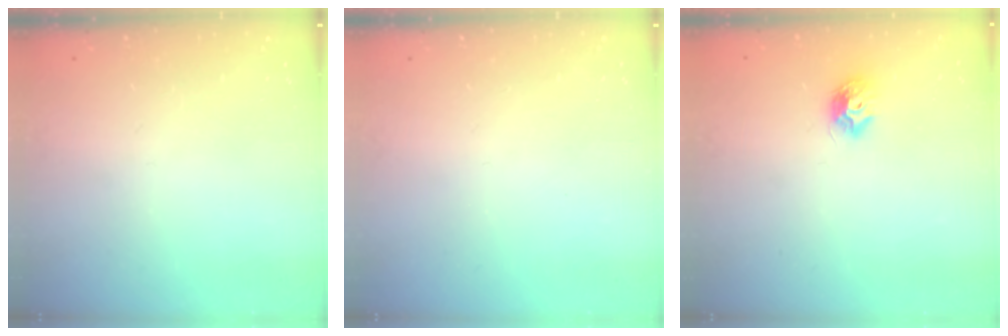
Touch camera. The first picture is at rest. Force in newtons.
{"total": 0.0}
{"total": 8.0, "press": 8.0, "slide": 0.5}